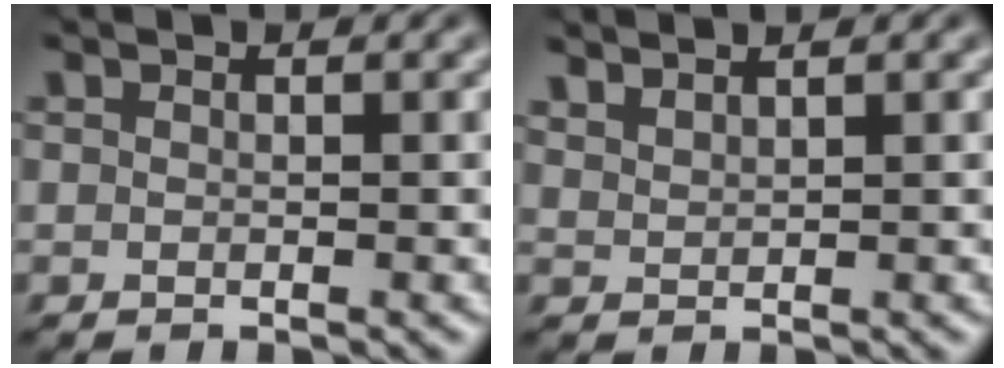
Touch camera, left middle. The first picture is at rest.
{"total": 1.7, "force": [1.6, 0.2, 0.5], "torque": [-0.008, 0.006, 0.029]}